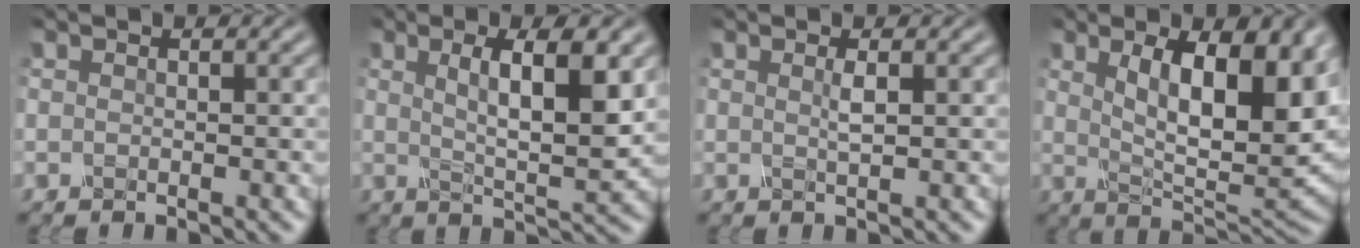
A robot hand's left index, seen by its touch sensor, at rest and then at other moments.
{"total": 6.0, "force": [1.5, 1.3, 5.7], "torque": [-0.090, -0.007, 0.033]}
{"total": 0.7, "force": [0.0, 0.0, 0.7], "torque": [-0.018, 0.001, 0.003]}
{"total": 10.3, "force": [2.7, 3.8, 9.2], "torque": [-0.138, -0.010, 0.051]}